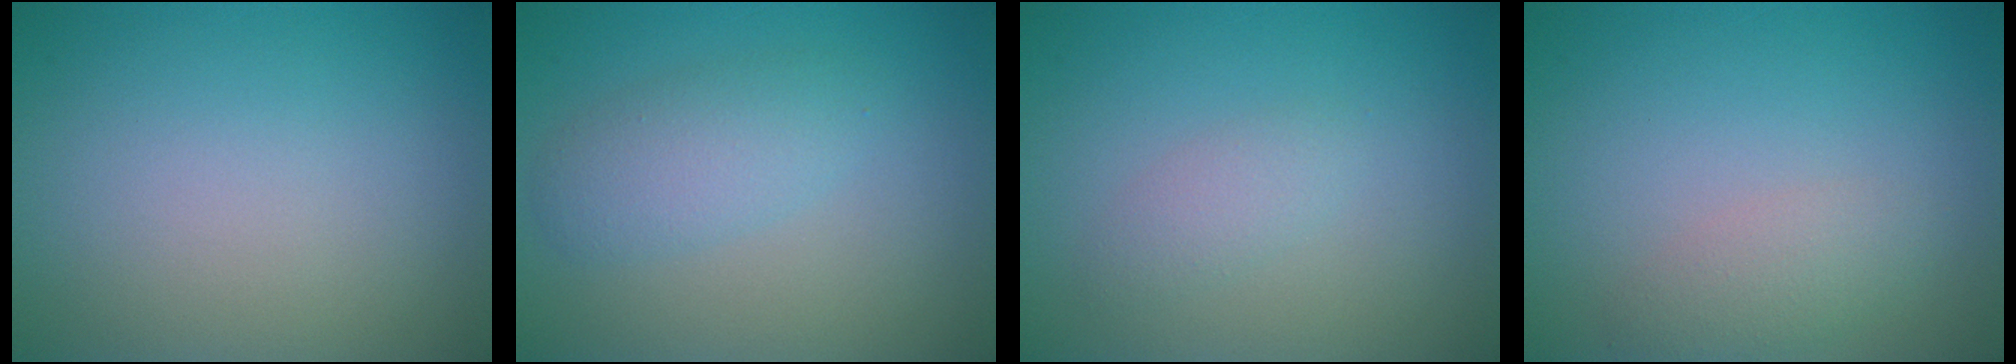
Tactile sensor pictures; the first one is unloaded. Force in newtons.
{"total": 2.8, "press": 2.8, "slide": 0.1}
{"total": 1.4, "press": 1.4, "slide": 0.1}
{"total": 2.0, "press": 2.0, "slide": 0.0}